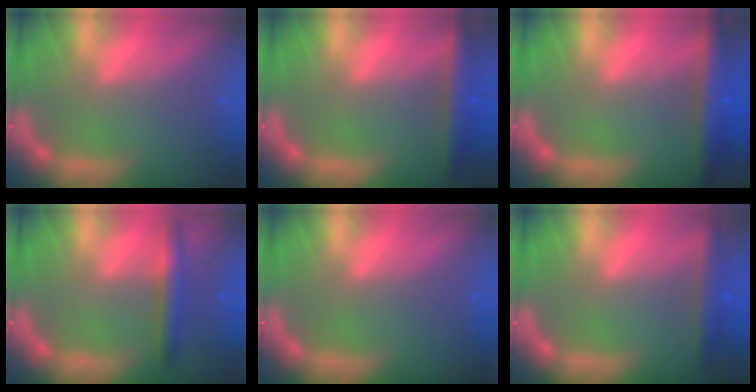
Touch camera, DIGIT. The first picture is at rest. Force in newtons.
{"total": 4.5}
{"total": 5.9}
{"total": 3.5}
{"total": 0.0}
{"total": 3.4}